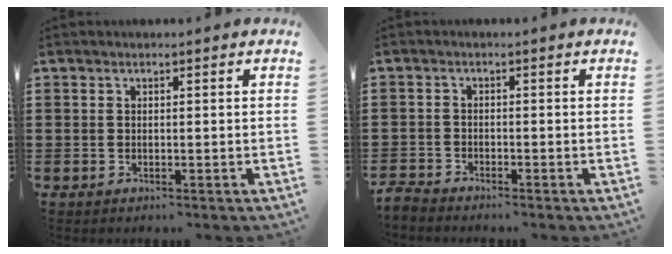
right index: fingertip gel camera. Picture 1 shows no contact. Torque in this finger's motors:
{"motor_torque": [-1.07, 1.07, -1.06, -0.21]}